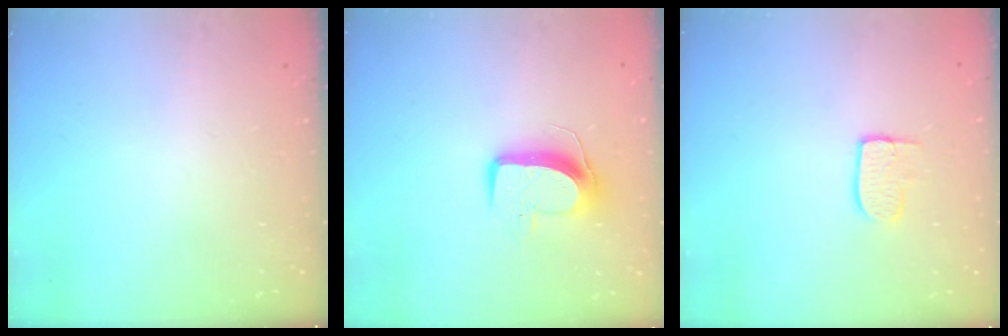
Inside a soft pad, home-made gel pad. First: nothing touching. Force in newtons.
{"total": 9.7, "press": 9.7, "slide": 0.3}
{"total": 6.9, "press": 6.9, "slide": 0.2}